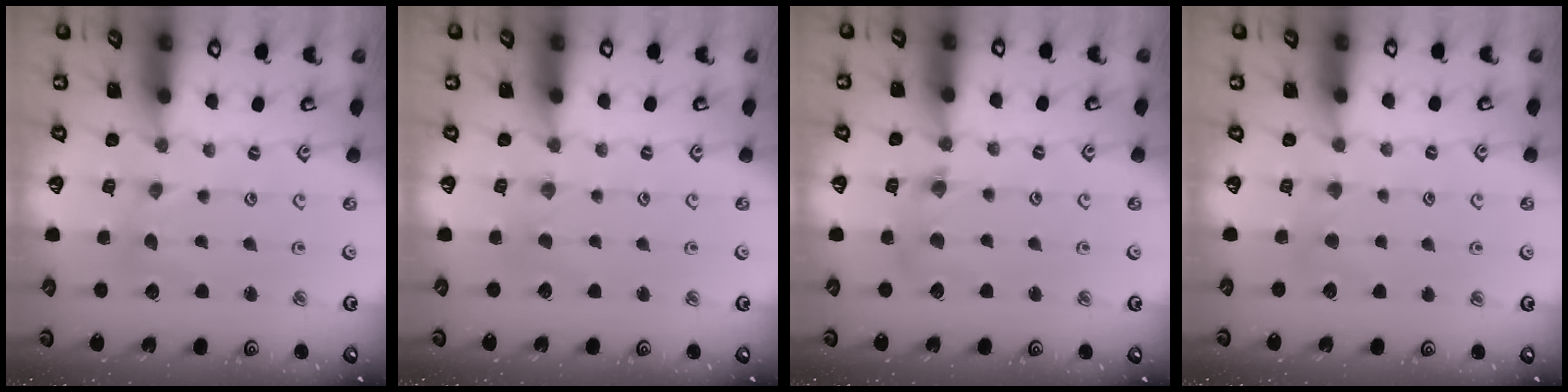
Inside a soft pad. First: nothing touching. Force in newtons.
{"total": 0.0}
{"total": 4.7, "press": 4.7, "slide": 0.3}
{"total": 4.1, "press": 4.0, "slide": 0.6}